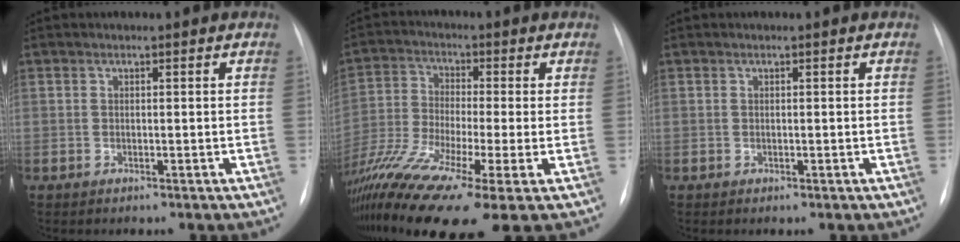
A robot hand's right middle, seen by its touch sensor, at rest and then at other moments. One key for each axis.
{"total": 20.1, "fx": -12.1, "fy": 2.7, "fz": 15.9, "tx": -0.352, "ty": -0.044, "tz": -0.224}
{"total": 0.0}